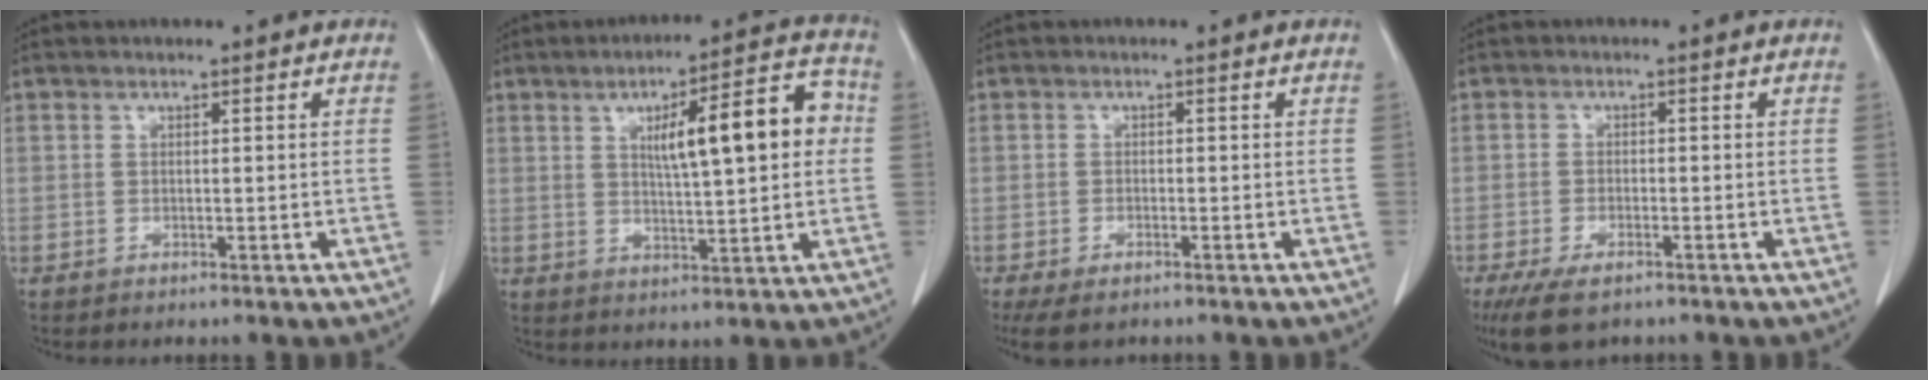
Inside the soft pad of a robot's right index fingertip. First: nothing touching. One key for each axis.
{"total": 12.9, "fx": 2.4, "fy": 2.2, "fz": 12.5, "tx": -0.178, "ty": 0.028, "tz": 0.036}
{"total": 4.6, "fx": -3.3, "fy": 1.8, "fz": 2.6, "tx": -0.047, "ty": -0.011, "tz": -0.052}
{"total": 6.3, "fx": -4.5, "fy": 2.2, "fz": 3.9, "tx": -0.071, "ty": -0.012, "tz": -0.074}